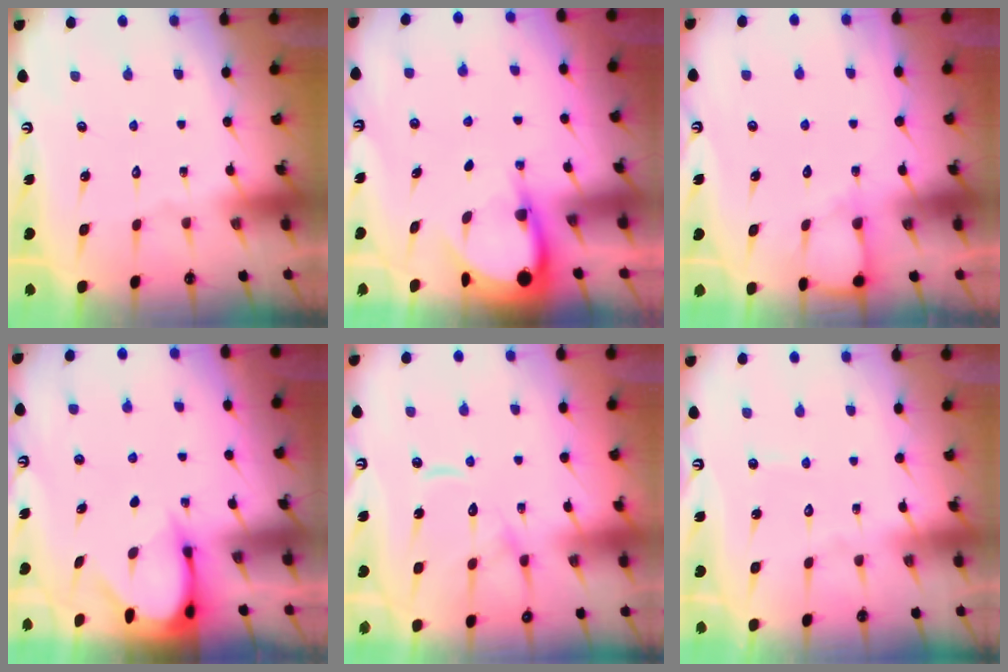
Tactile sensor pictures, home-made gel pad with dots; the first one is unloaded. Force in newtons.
{"total": 4.0, "press": 4.0, "slide": 0.4}
{"total": 6.1, "press": 6.0, "slide": 0.6}
{"total": 3.3, "press": 3.3, "slide": 0.3}
{"total": 12.3, "press": 12.2, "slide": 1.3}
{"total": 2.6, "press": 2.6, "slide": 0.2}